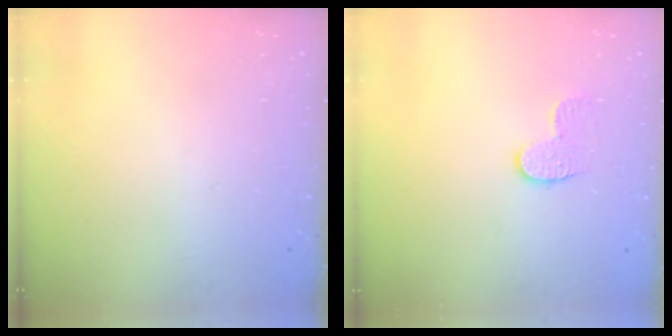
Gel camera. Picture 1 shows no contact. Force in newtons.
{"total": 8.1, "press": 8.1, "slide": 0.4}